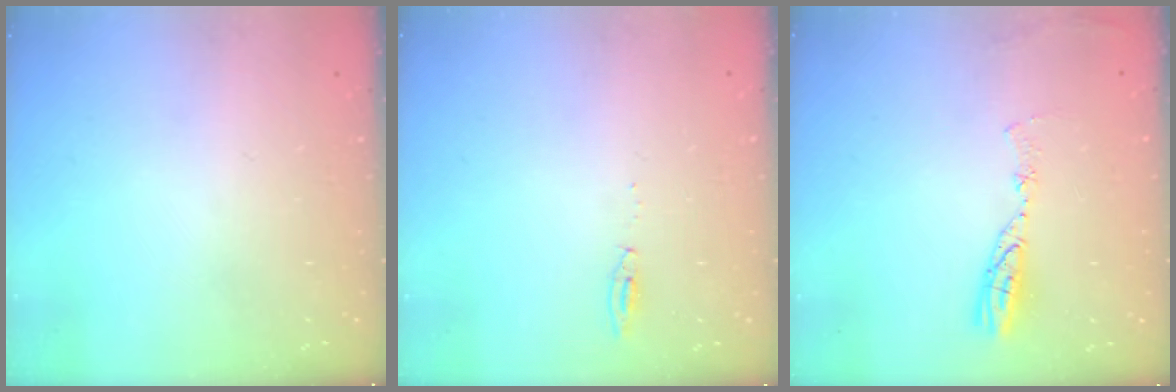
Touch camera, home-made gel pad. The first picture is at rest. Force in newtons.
{"total": 3.9, "press": 3.8, "slide": 1.0}
{"total": 7.3, "press": 7.3, "slide": 0.8}